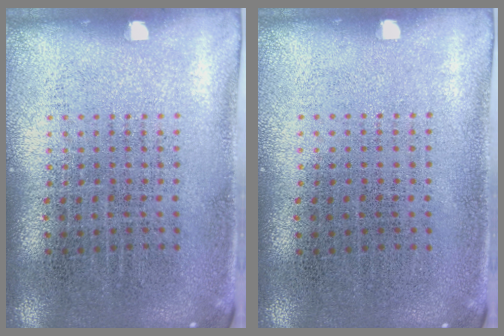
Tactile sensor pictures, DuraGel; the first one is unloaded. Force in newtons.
{"total": 0.0}